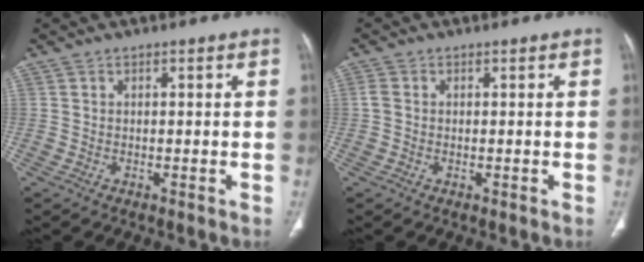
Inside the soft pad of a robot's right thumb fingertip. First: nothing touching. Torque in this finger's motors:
{"motor_torque": [-0.13, -0.11, -0.23, 0.26, 0.00]}